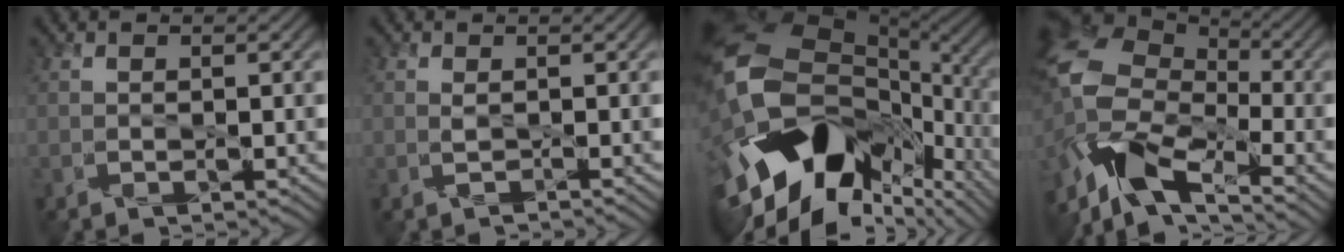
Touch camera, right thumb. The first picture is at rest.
{"total": 0.0}
{"total": 19.1, "force": [-4.8, 13.2, 13.0], "torque": [-0.272, -0.026, -0.081]}
{"total": 12.9, "force": [-7.3, 6.5, 8.4], "torque": [-0.176, -0.007, -0.159]}